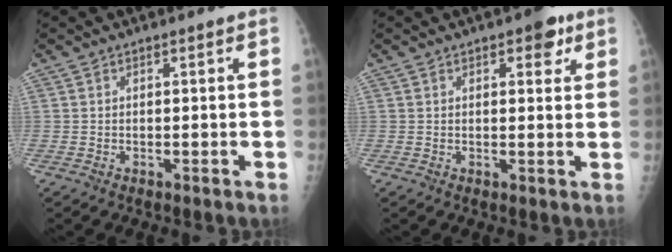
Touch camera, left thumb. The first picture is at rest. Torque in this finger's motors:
{"motor_torque": [1.31, 1.12, 0.16, -0.17, 0.00]}